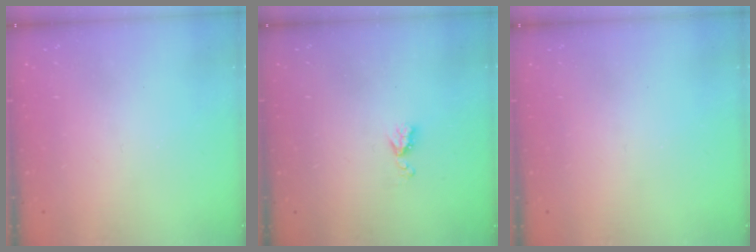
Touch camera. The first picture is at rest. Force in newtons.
{"total": 4.5, "press": 4.5, "slide": 0.5}
{"total": 0.0}